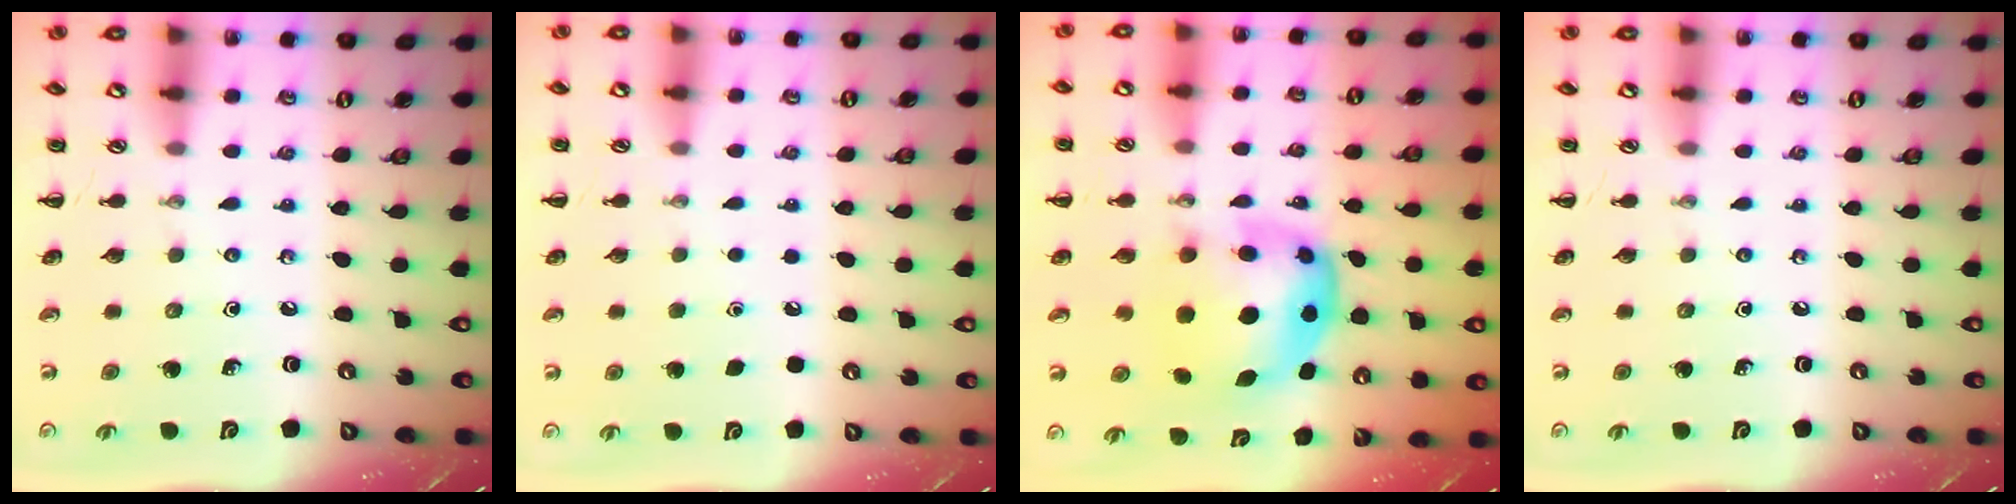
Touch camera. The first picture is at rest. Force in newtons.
{"total": 1.6, "press": 1.6, "slide": 0.1}
{"total": 6.6, "press": 6.4, "slide": 1.6}
{"total": 0.0}